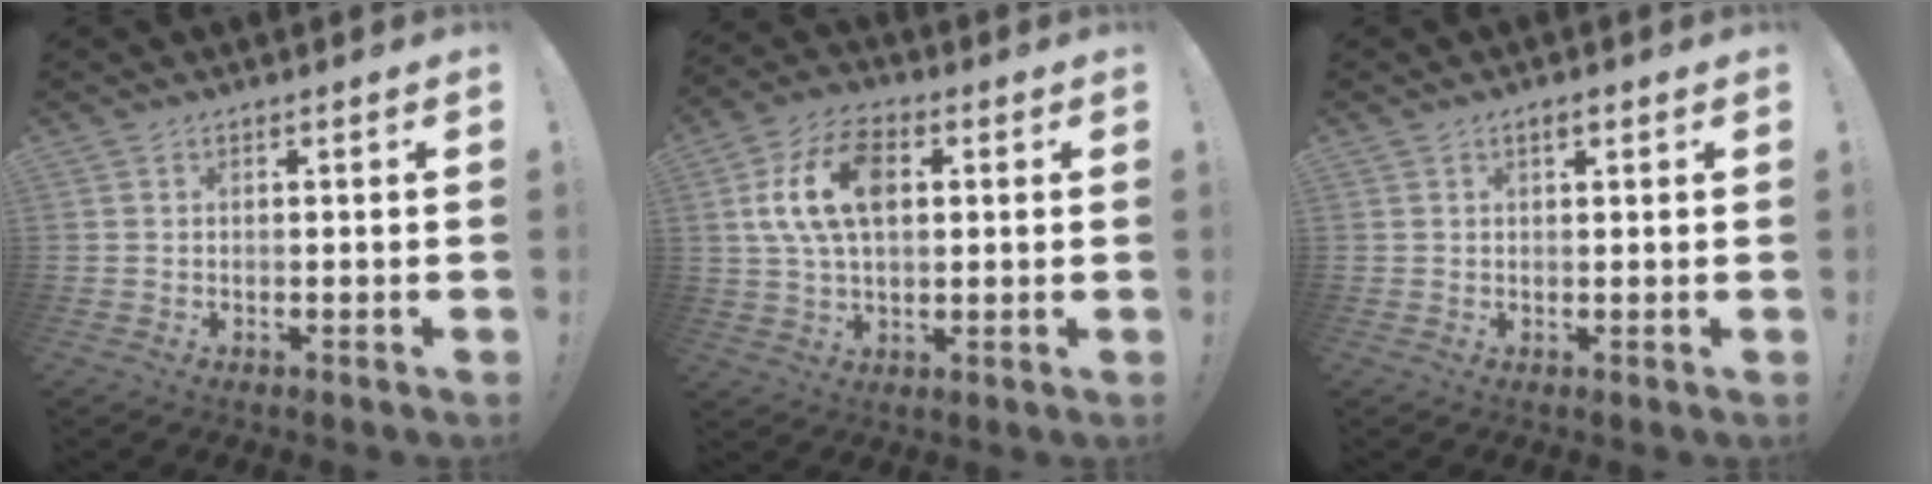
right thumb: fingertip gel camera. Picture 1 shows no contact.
{"total": 14.7, "force": [3.3, 9.0, 11.1], "torque": [-0.203, 0.007, 0.064]}
{"total": 2.0, "force": [1.2, 0.7, 1.4], "torque": [-0.021, -0.001, 0.020]}